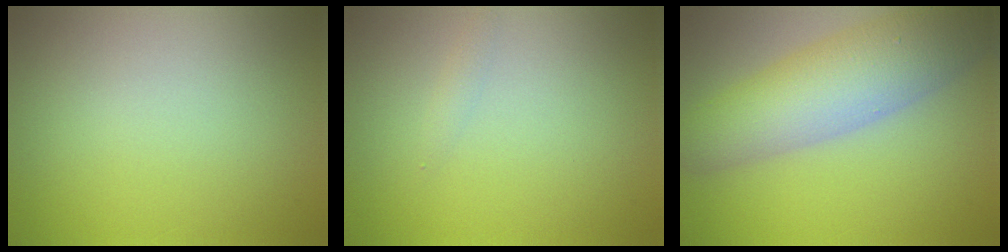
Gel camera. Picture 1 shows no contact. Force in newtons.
{"total": 0.7, "press": 0.7, "slide": 0.0}
{"total": 7.4, "press": 7.4, "slide": 0.3}